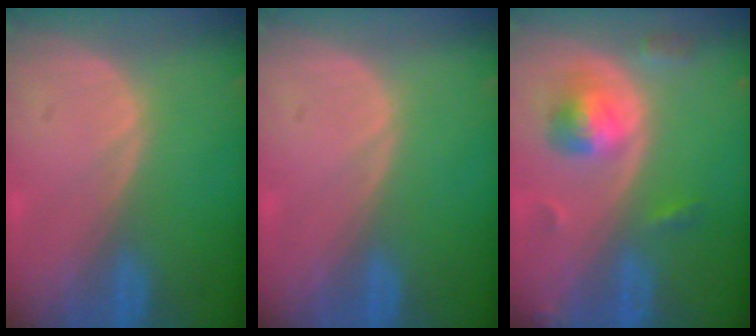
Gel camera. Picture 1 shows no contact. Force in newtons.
{"total": 0.0}
{"total": 5.5, "press": 5.2, "slide": 1.8}